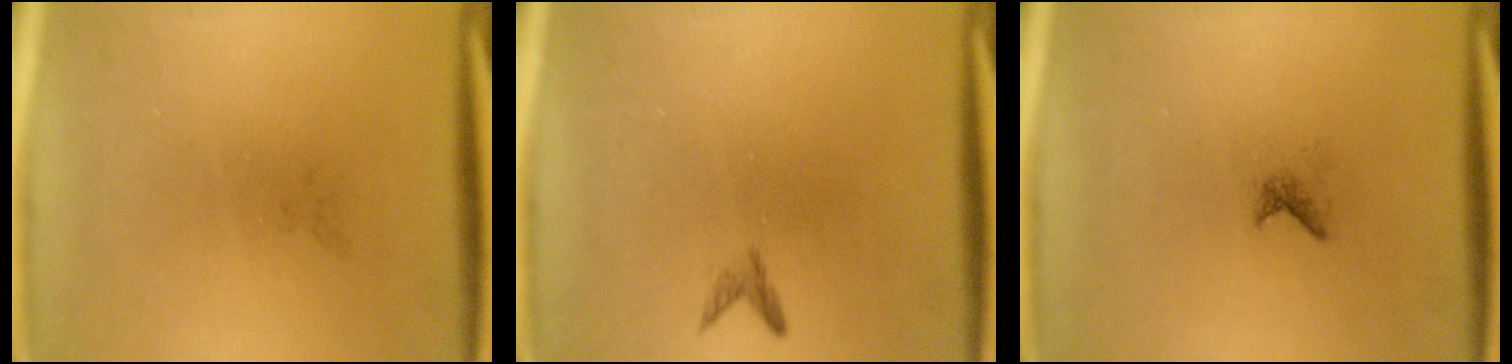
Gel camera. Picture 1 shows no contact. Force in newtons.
{"total": 0.8}
{"total": 0.6}